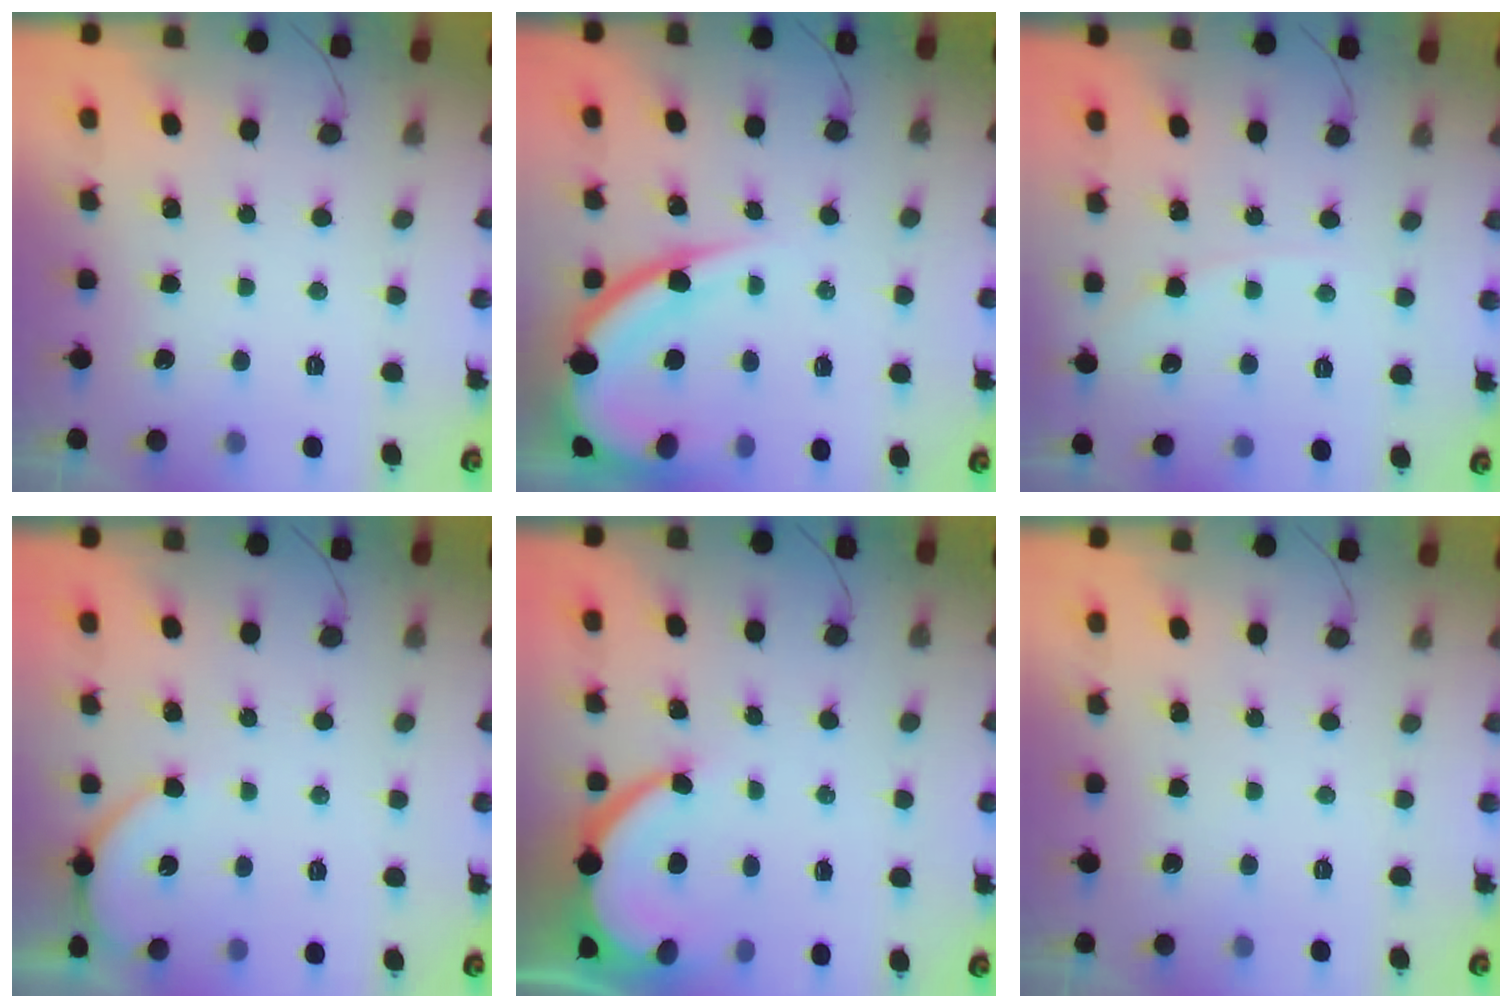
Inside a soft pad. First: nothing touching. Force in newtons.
{"total": 14.1, "press": 14.0, "slide": 1.3}
{"total": 4.2, "press": 4.2, "slide": 0.4}
{"total": 4.6, "press": 4.6, "slide": 0.5}
{"total": 7.3, "press": 7.3, "slide": 0.8}
{"total": 0.0}